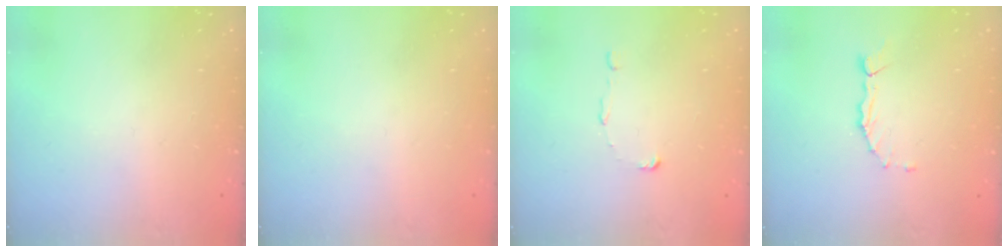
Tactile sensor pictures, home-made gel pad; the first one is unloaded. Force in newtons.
{"total": 0.0}
{"total": 5.0, "press": 5.0, "slide": 0.3}
{"total": 1.9, "press": 1.9, "slide": 0.3}